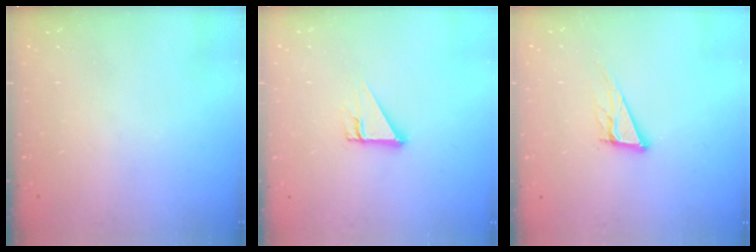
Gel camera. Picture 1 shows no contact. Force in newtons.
{"total": 4.3, "press": 4.3, "slide": 0.4}
{"total": 10.8, "press": 10.5, "slide": 2.6}